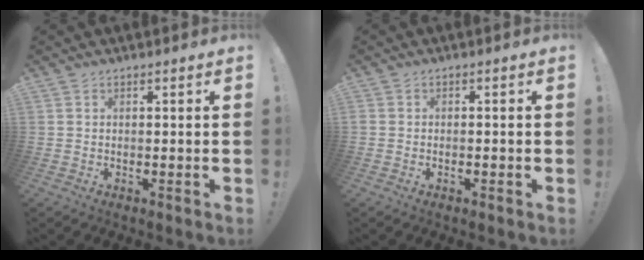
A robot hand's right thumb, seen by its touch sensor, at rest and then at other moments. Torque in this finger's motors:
{"motor_torque": [0.35, -0.37, 0.17, -0.14, 0.04]}